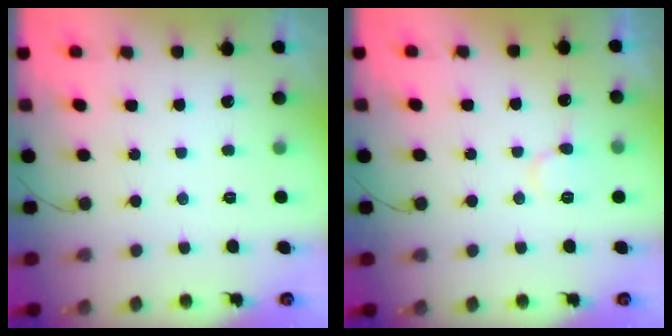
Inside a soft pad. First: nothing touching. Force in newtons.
{"total": 7.2, "press": 7.1, "slide": 0.6}